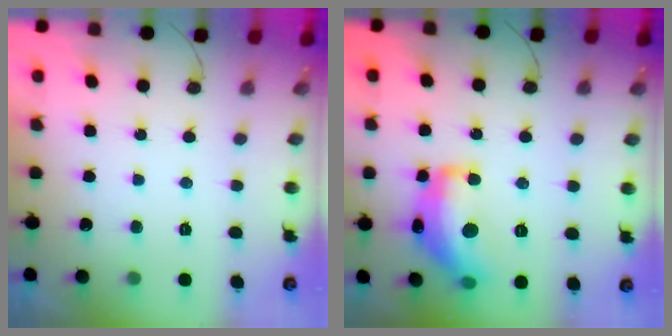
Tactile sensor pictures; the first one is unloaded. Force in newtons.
{"total": 17.2, "press": 17.2, "slide": 0.6}